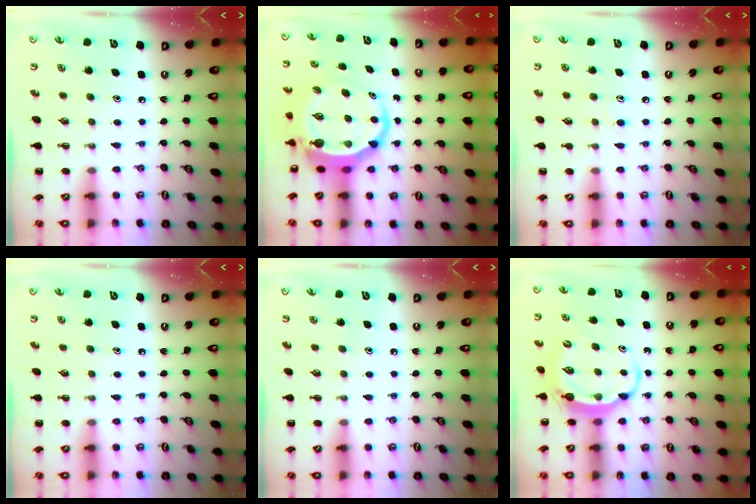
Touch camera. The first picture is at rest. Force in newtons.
{"total": 8.6, "press": 8.3, "slide": 2.4}
{"total": 6.7, "press": 6.3, "slide": 2.1}
{"total": 0.0}
{"total": 0.0}
{"total": 6.3, "press": 6.2, "slide": 1.1}